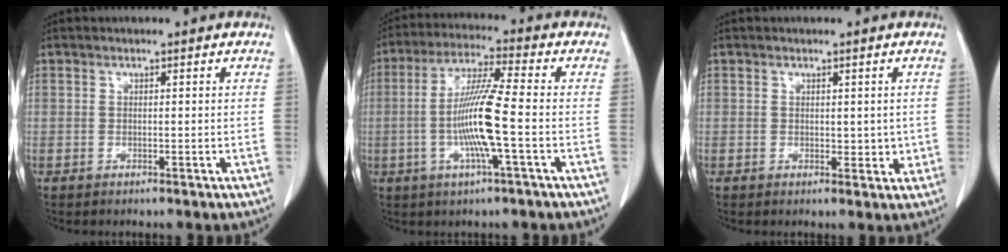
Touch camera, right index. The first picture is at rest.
{"total": 10.6, "force": [-2.0, -0.2, 10.5], "torque": [-0.205, -0.003, -0.044]}
{"total": 2.4, "force": [0.3, 1.6, 1.8], "torque": [-0.015, -0.004, 0.007]}